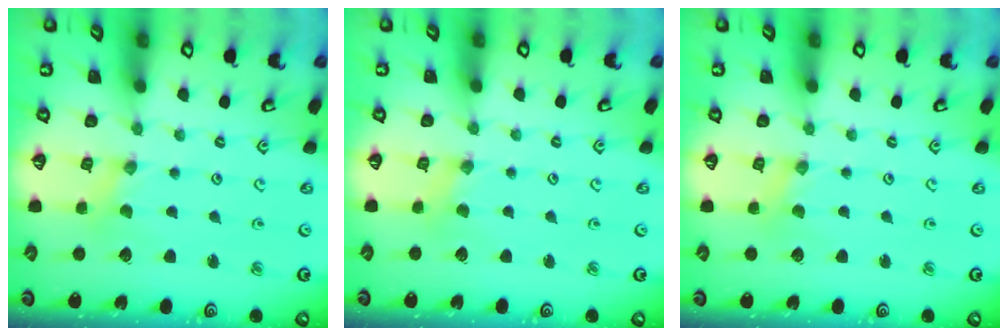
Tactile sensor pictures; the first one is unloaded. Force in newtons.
{"total": 1.4, "press": 1.4, "slide": 0.3}
{"total": 0.7, "press": 0.7, "slide": 0.1}